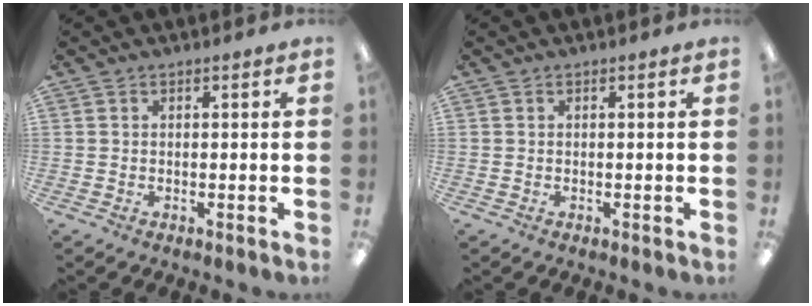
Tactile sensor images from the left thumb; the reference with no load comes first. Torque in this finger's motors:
{"motor_torque": [-0.03, -0.02, 0.03, 0.00, 0.00]}